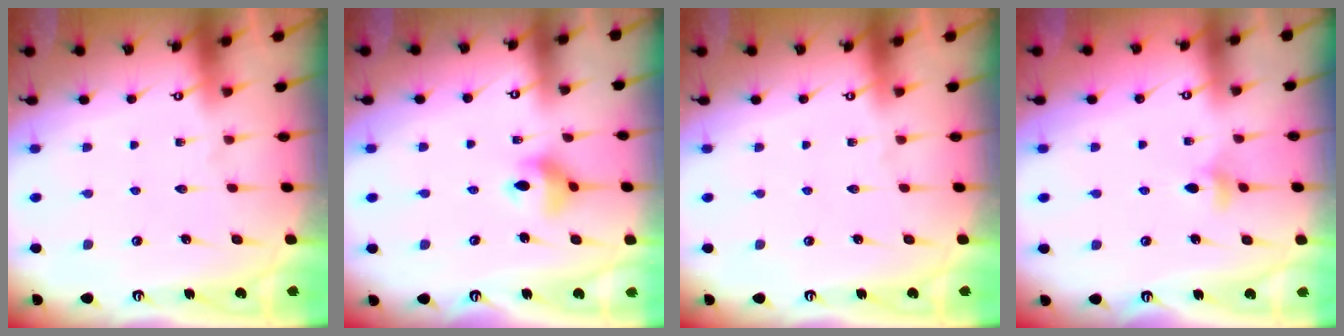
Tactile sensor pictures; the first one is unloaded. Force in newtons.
{"total": 8.1, "press": 7.6, "slide": 2.7}
{"total": 0.0}
{"total": 4.2, "press": 4.1, "slide": 0.9}